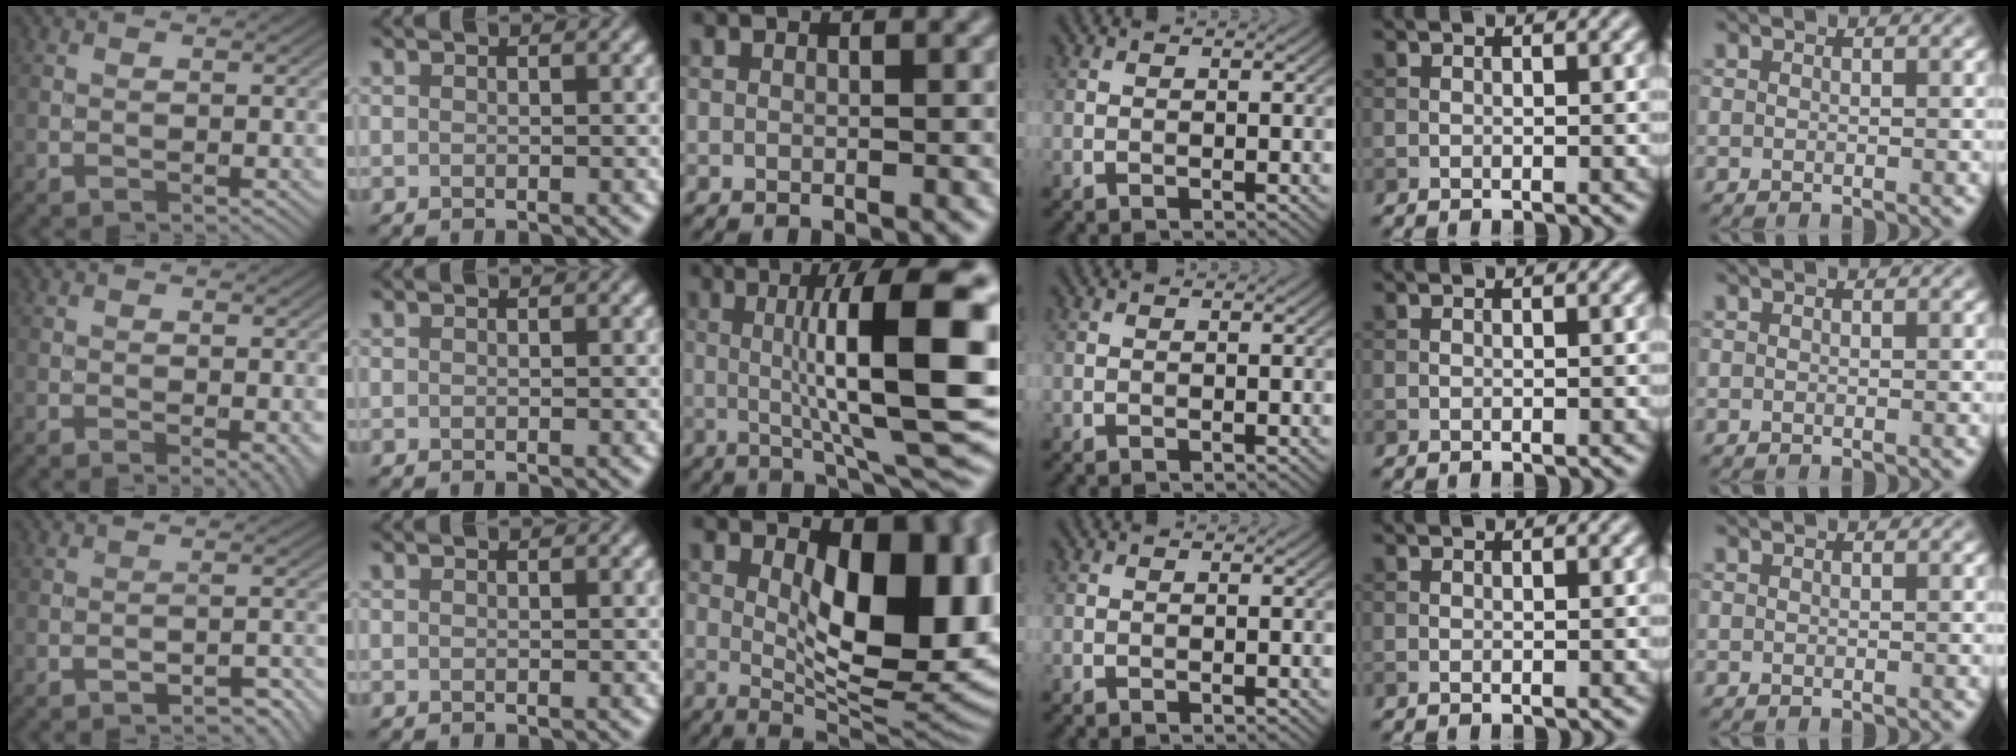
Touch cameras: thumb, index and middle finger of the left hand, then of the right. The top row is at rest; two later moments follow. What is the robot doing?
{"motion": "screw", "object": "dispenser bottle"}